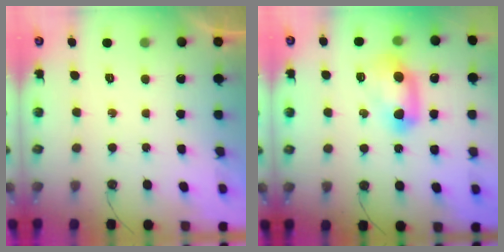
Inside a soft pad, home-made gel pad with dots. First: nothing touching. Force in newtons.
{"total": 11.7, "press": 11.7, "slide": 0.9}